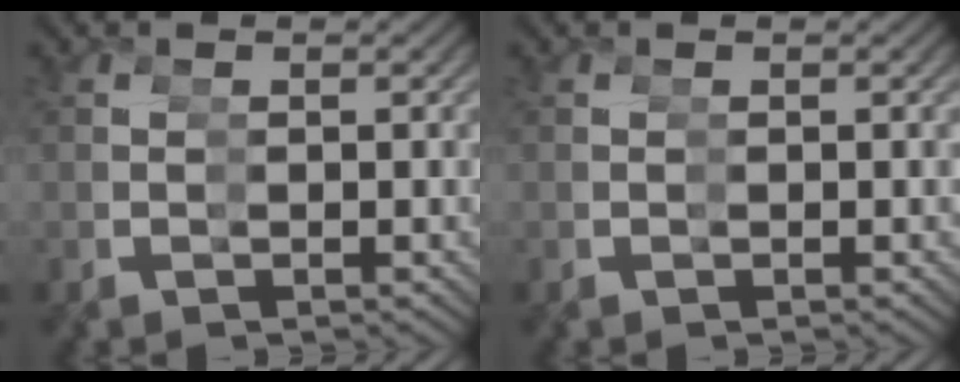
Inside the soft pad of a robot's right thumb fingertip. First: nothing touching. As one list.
[{"total": 0.0}]